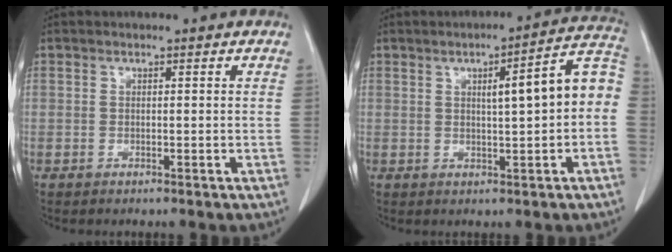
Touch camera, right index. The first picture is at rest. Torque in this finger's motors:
{"motor_torque": [0.54, 0.03, 0.22, 0.06]}